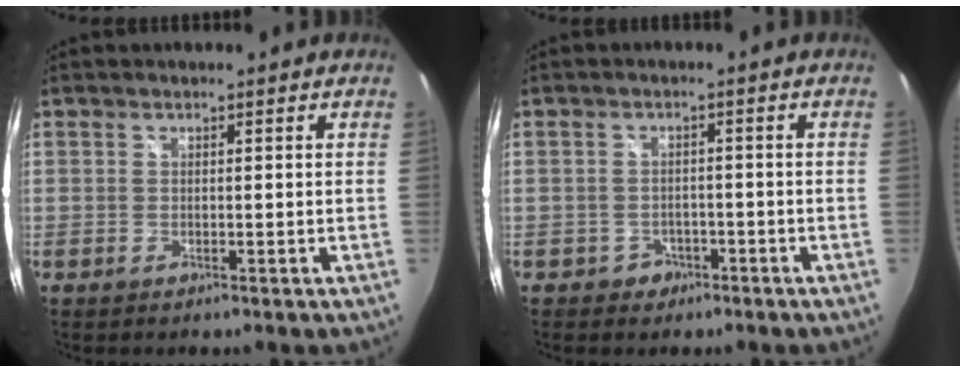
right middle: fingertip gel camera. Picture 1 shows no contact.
{"total": 3.2, "force": [-1.8, 2.6, 0.3], "torque": [-0.013, 0.008, -0.024]}